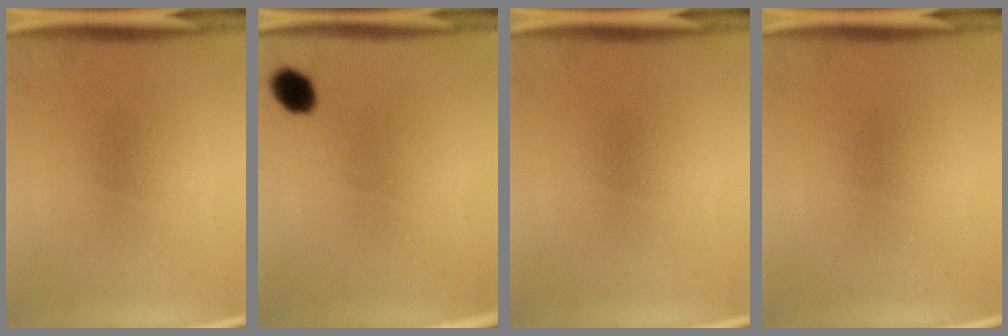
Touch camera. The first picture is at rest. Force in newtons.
{"total": 4.2}
{"total": 0.0}
{"total": 0.0}